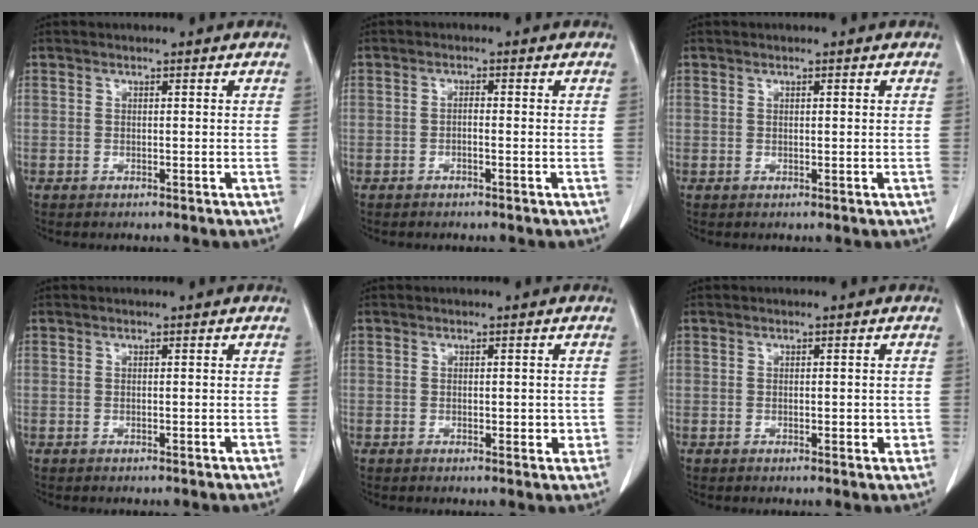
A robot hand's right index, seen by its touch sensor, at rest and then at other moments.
{"total": 1.3, "force": [-0.4, 0.5, 1.2], "torque": [-0.021, 0.005, -0.008]}
{"total": 0.6, "force": [0.2, 0.2, 0.5], "torque": [-0.013, 0.002, 0.005]}
{"total": 0.0}
{"total": 3.4, "force": [-0.3, 1.8, 2.9], "torque": [-0.039, 0.001, -0.001]}
{"total": 2.8, "force": [-0.3, 1.4, 2.5], "torque": [-0.037, 0.002, 0.000]}